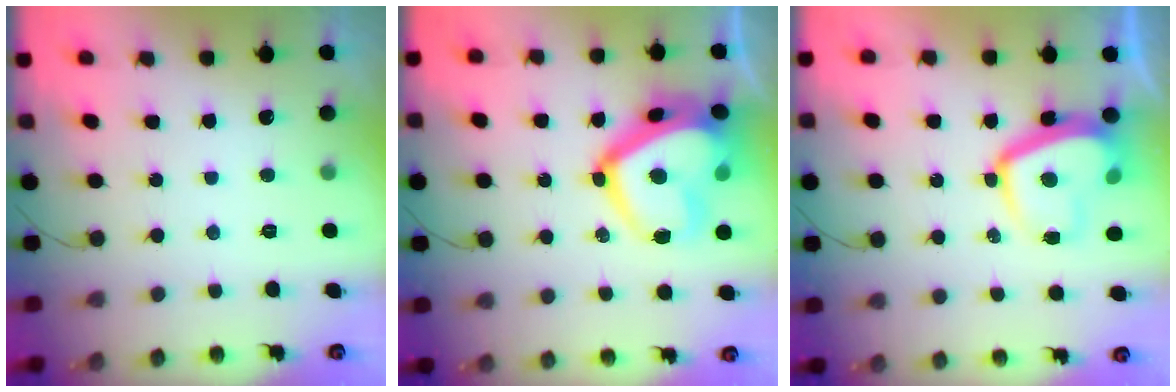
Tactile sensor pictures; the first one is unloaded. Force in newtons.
{"total": 21.1, "press": 21.0, "slide": 2.1}
{"total": 12.0, "press": 11.9, "slide": 1.1}